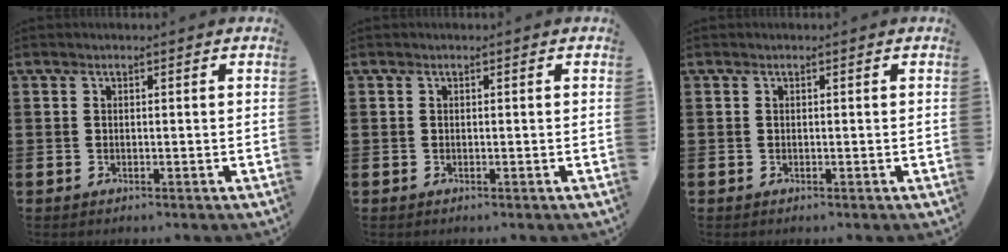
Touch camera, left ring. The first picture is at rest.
{"total": 0.0}
{"total": 0.0}